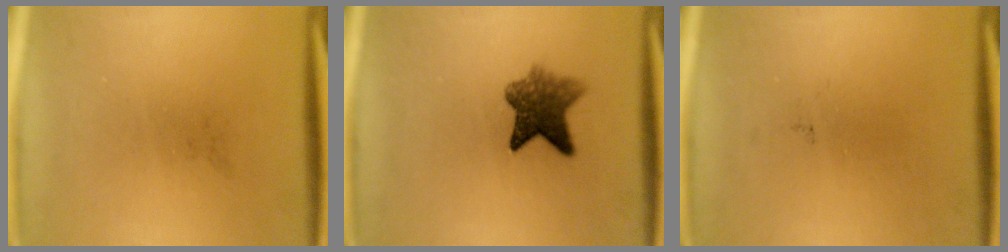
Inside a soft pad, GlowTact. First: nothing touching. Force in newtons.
{"total": 6.5}
{"total": 0.0}